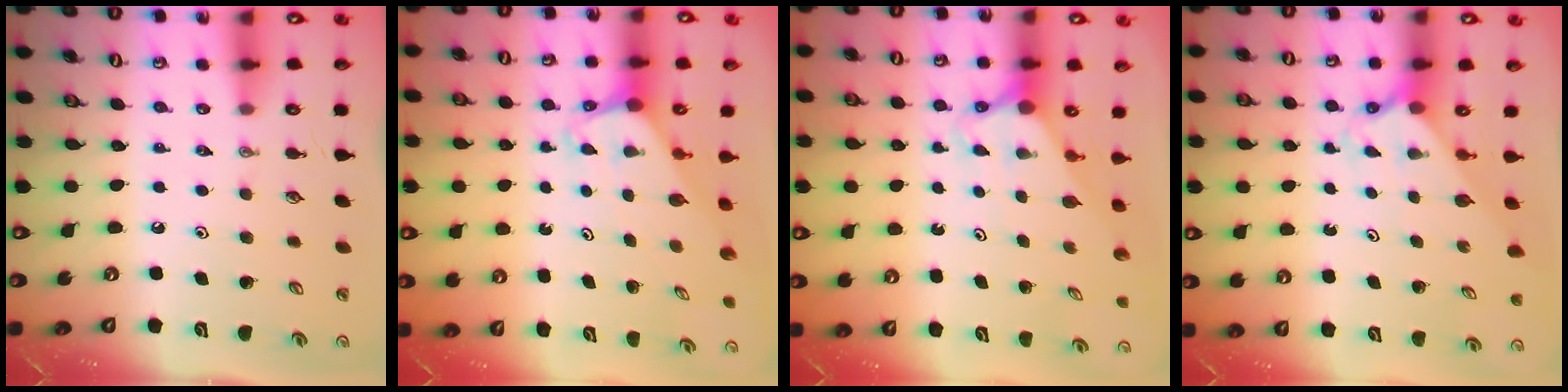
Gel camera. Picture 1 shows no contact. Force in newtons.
{"total": 1.9, "press": 1.9, "slide": 0.2}
{"total": 2.7, "press": 2.7, "slide": 0.0}
{"total": 2.1, "press": 2.1, "slide": 0.2}